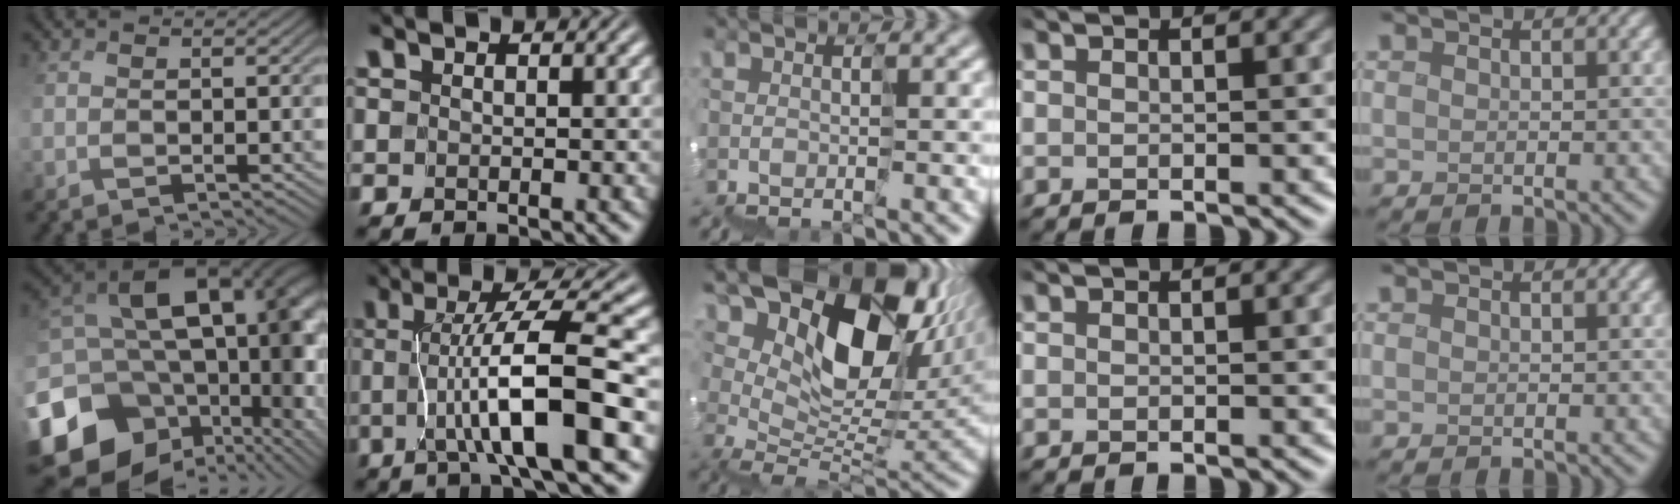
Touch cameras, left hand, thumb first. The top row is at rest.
{"thumb": {"total": 20.9, "force": [-2.3, 16.3, 12.8], "torque": [-0.222, -0.017, -0.040]}, "index": {"total": 9.3, "force": [-1.2, 1.4, 9.2], "torque": [-0.133, 0.010, -0.022]}, "middle": {"total": 12.6, "force": [7.7, 7.1, 7.1], "torque": [-0.120, 0.020, 0.139]}}